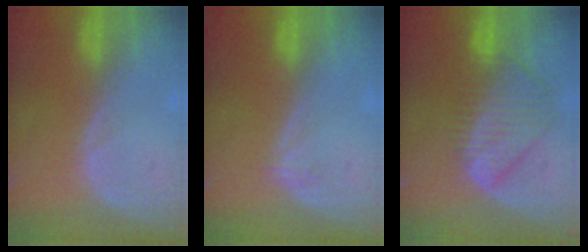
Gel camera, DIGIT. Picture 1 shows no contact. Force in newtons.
{"total": 0.5, "press": 0.5, "slide": 0.2}
{"total": 9.0, "press": 7.7, "slide": 4.5}